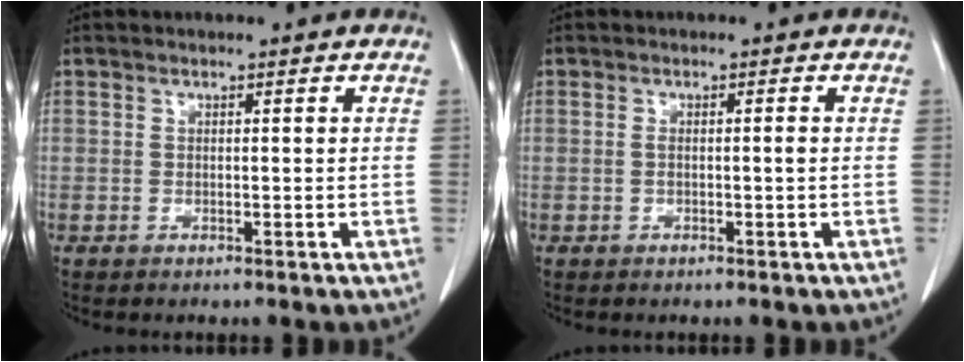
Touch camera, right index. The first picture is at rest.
{"total": 1.0, "force": [-0.1, 0.1, 1.0], "torque": [-0.015, 0.002, 0.002]}